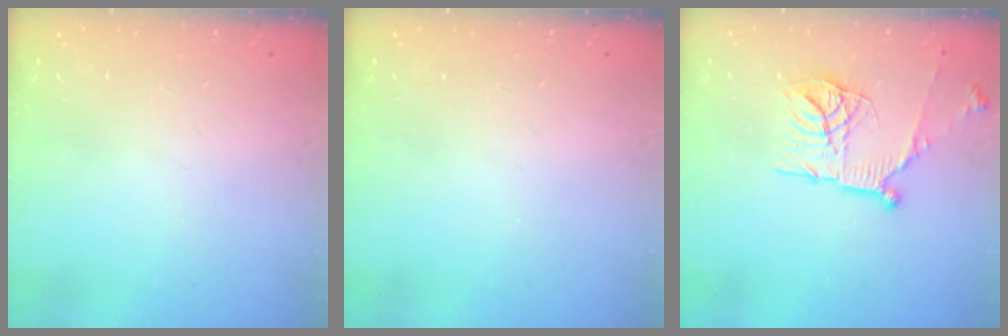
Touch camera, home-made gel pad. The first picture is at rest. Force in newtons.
{"total": 0.0}
{"total": 15.2, "press": 15.2, "slide": 0.8}